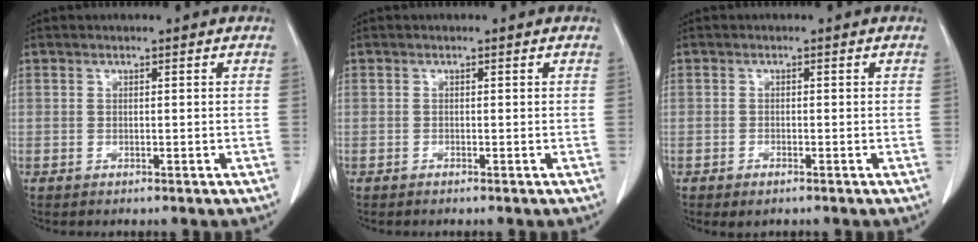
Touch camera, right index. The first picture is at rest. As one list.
[{"total": 0.0}, {"total": 1.5, "force": [-1.0, 0.7, 0.9], "torque": [-0.012, 0.000, -0.011]}]